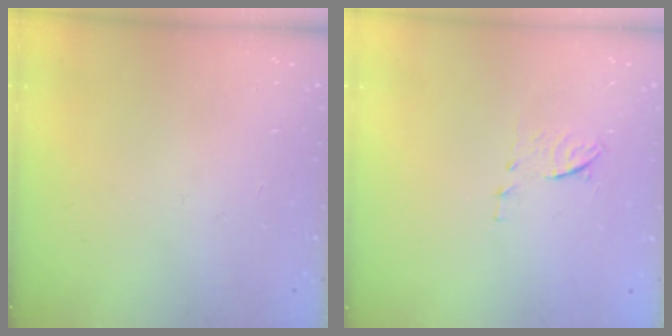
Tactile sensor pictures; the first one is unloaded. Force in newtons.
{"total": 6.2, "press": 6.1, "slide": 1.0}